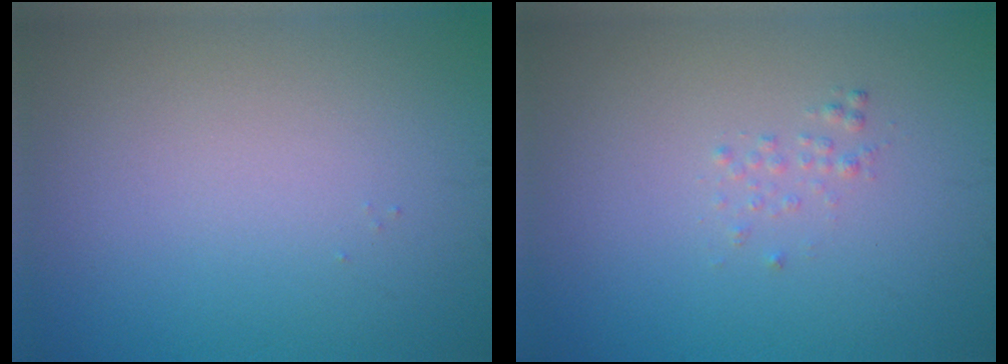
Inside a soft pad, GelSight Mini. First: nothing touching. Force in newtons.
{"total": 0.7, "press": 0.7, "slide": 0.1}